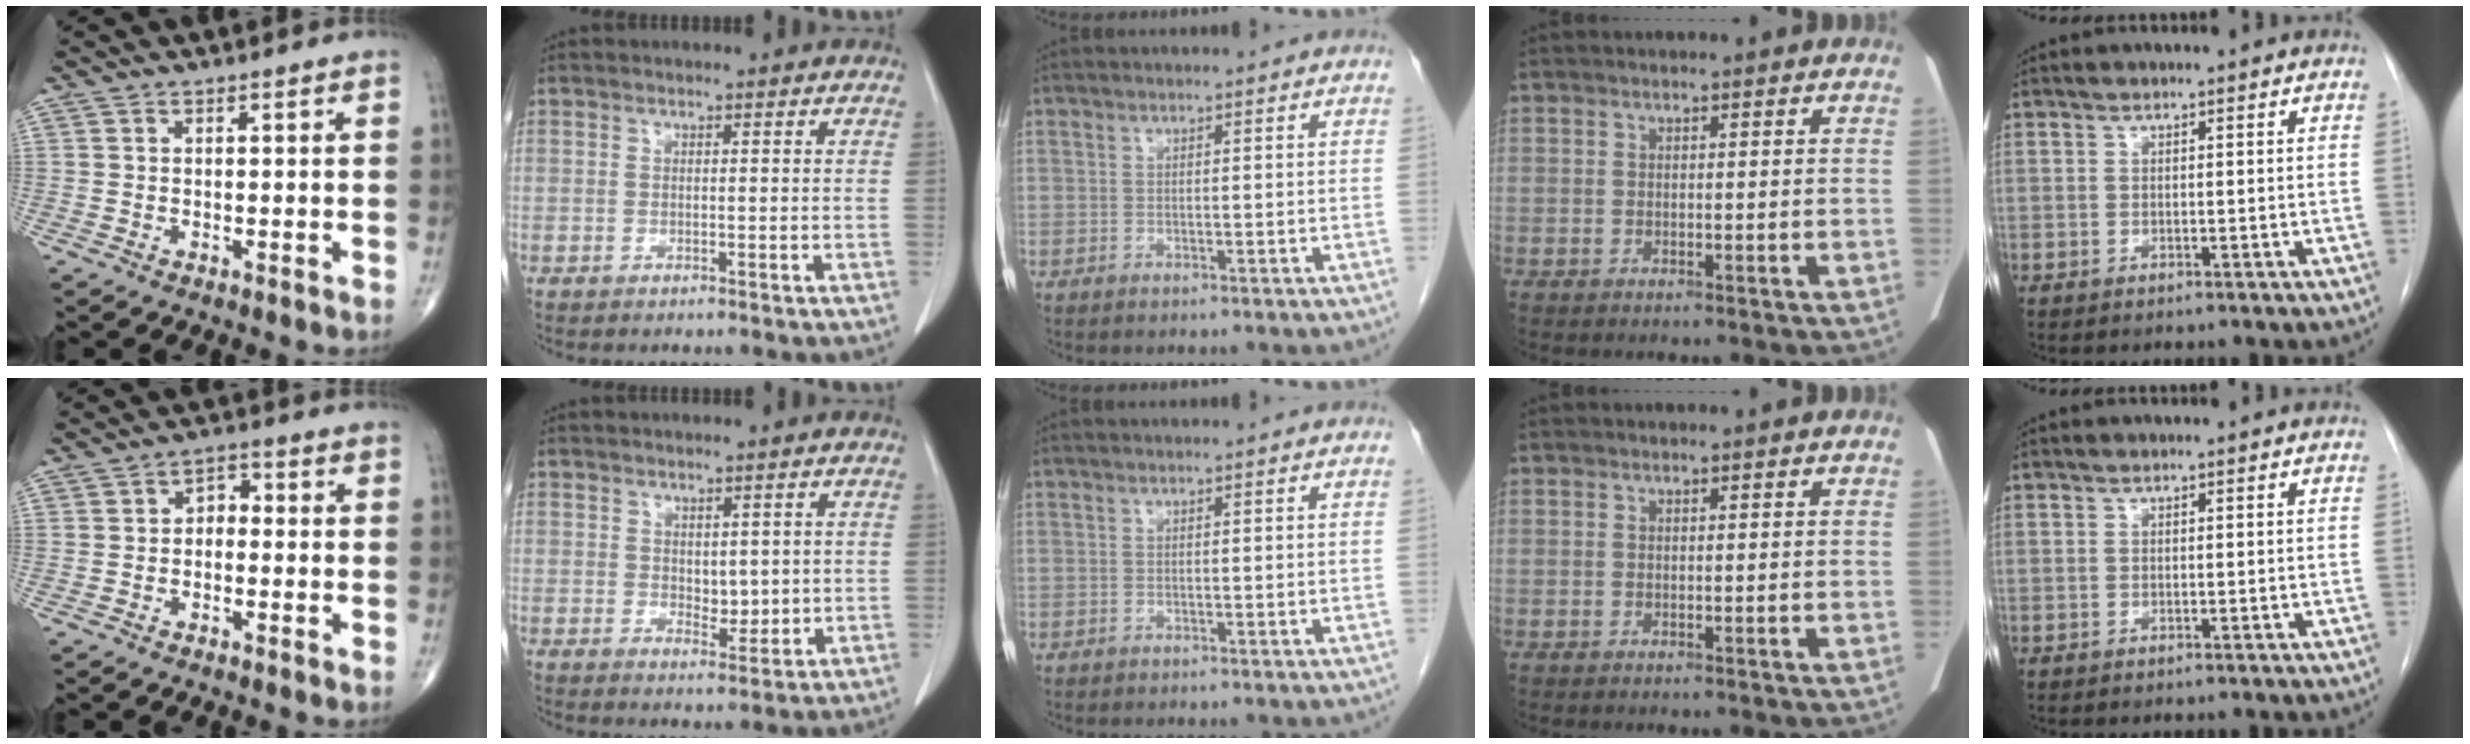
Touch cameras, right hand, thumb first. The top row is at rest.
{"thumb": {"total": 3.1, "force": [-0.6, 2.3, 2.1], "torque": [-0.014, 0.018, -0.022]}, "index": {"total": 3.1, "force": [0.5, 1.8, 2.5], "torque": [-0.033, -0.009, 0.015]}}